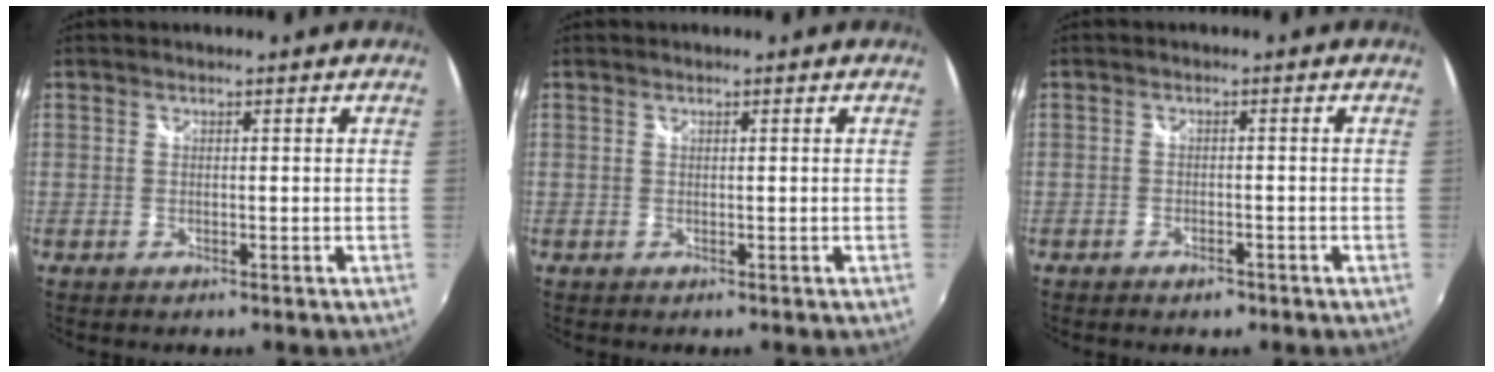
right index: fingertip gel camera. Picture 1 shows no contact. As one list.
[{"total": 0.0}, {"total": 2.5, "force": [-1.9, 1.3, 1.0], "torque": [-0.024, -0.005, -0.032]}]